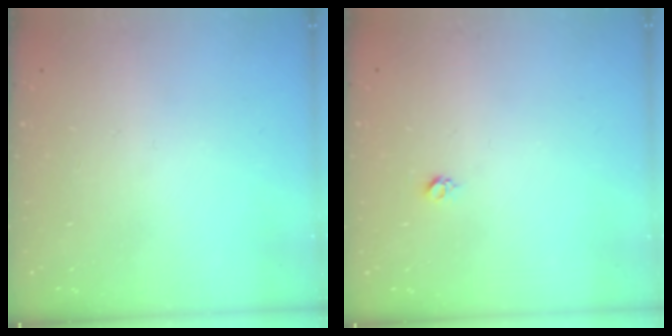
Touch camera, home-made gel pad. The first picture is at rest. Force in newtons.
{"total": 3.0, "press": 2.9, "slide": 0.4}